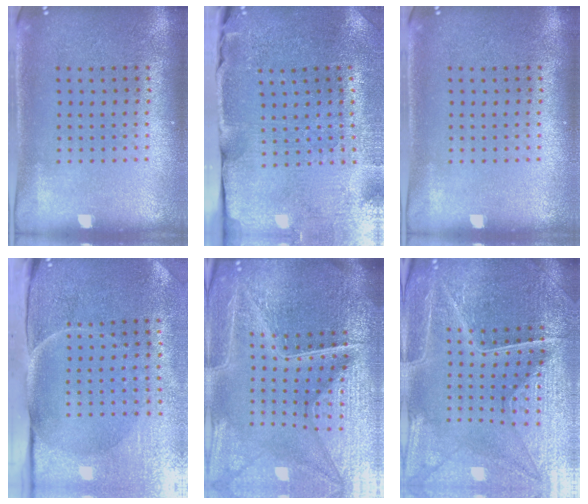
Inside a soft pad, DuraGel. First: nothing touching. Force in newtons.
{"total": 3.6, "press": 3.5, "slide": 0.9}
{"total": 0.0}
{"total": 5.0, "press": 3.9, "slide": 3.1}
{"total": 7.1, "press": 6.2, "slide": 3.4}
{"total": 4.5, "press": 4.3, "slide": 1.1}